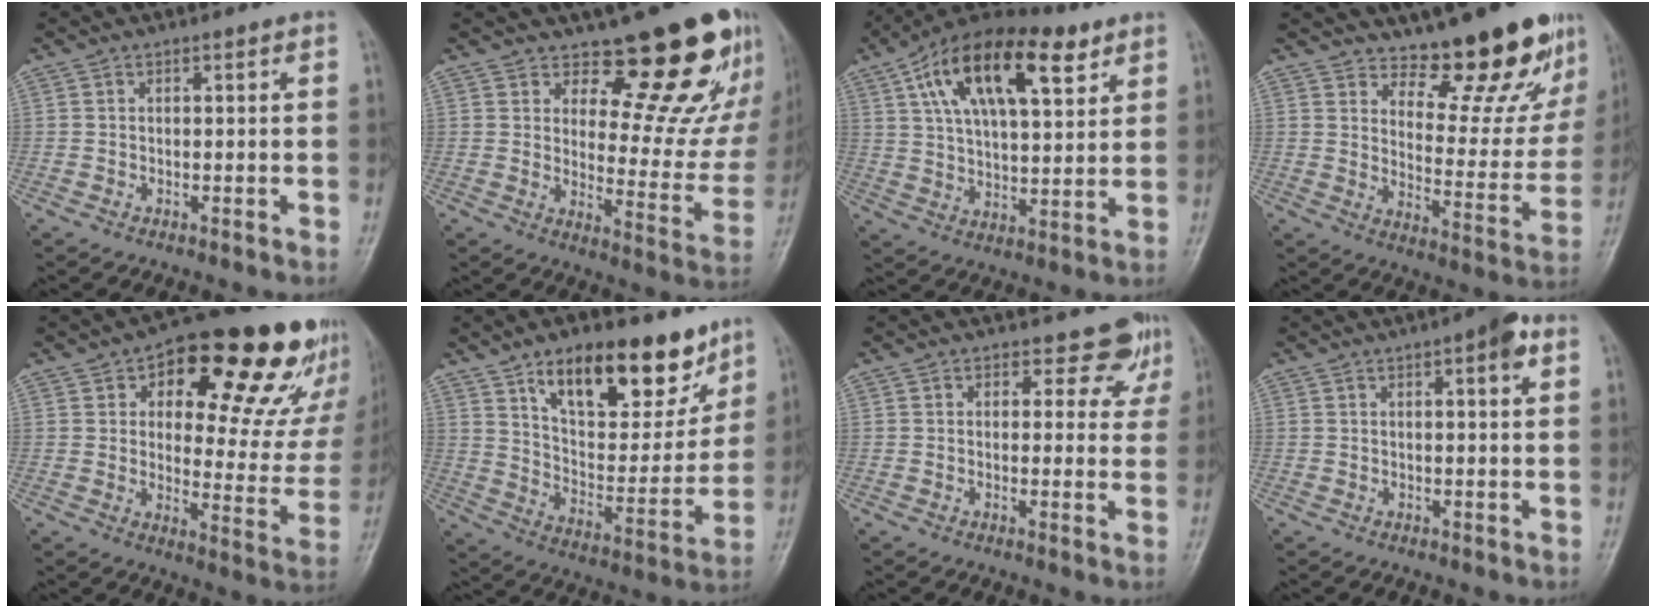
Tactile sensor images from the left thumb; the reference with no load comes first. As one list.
[{"total": 17.1, "force": [13.2, 6.8, 8.6], "torque": [-0.044, -0.115, 0.167]}, {"total": 20.0, "force": [9.2, 8.9, 15.3], "torque": [-0.237, -0.007, 0.155]}, {"total": 16.0, "force": [13.0, 5.1, 7.8], "torque": [-0.057, -0.113, 0.180]}, {"total": 25.2, "force": [14.1, 10.9, 17.8], "torque": [-0.180, -0.035, 0.191]}, {"total": 20.3, "force": [13.0, 9.1, 12.7], "torque": [-0.138, -0.068, 0.216]}, {"total": 5.0, "force": [3.6, 3.2, 1.2], "torque": [0.020, -0.023, 0.031]}, {"total": 4.4, "force": [1.9, 1.1, 3.8], "torque": [-0.049, 0.000, 0.021]}]